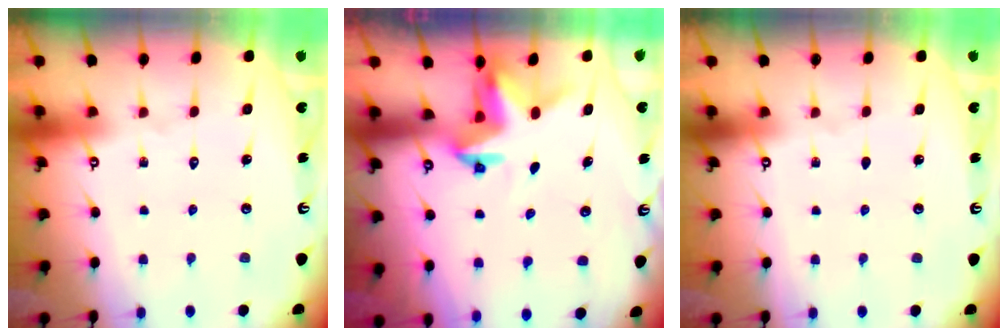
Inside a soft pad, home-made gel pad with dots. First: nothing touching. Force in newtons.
{"total": 3.2, "press": 3.2, "slide": 0.1}
{"total": 0.0}